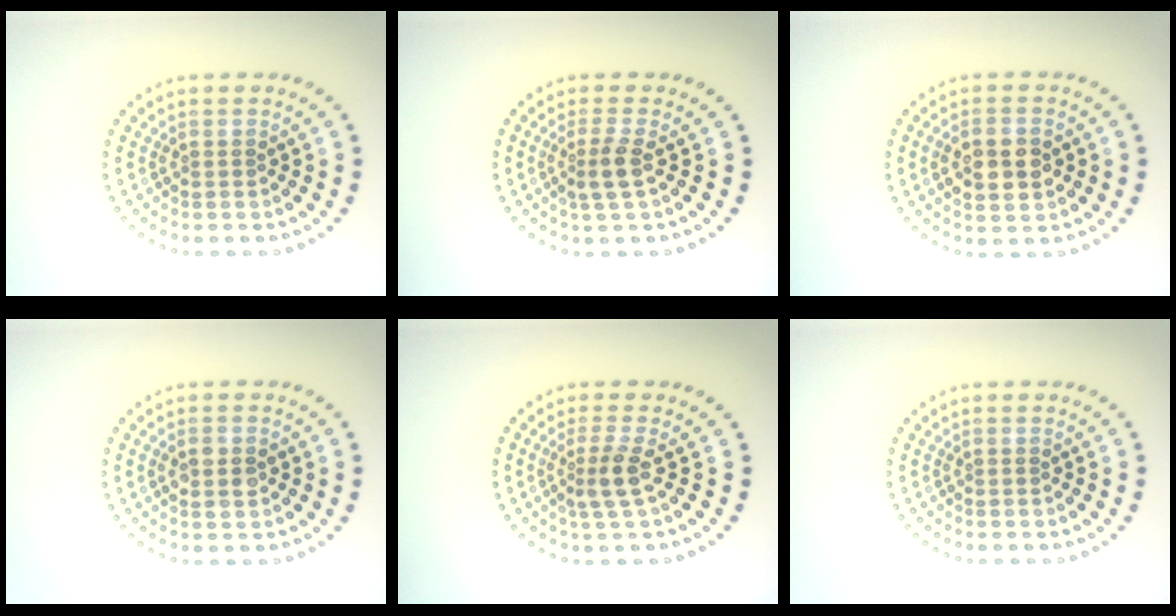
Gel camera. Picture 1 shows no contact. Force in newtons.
{"total": 2.2, "press": 1.9, "slide": 1.2}
{"total": 3.9, "press": 3.9, "slide": 0.2}
{"total": 1.7, "press": 1.6, "slide": 0.2}
{"total": 2.3, "press": 1.8, "slide": 1.5}
{"total": 0.0}